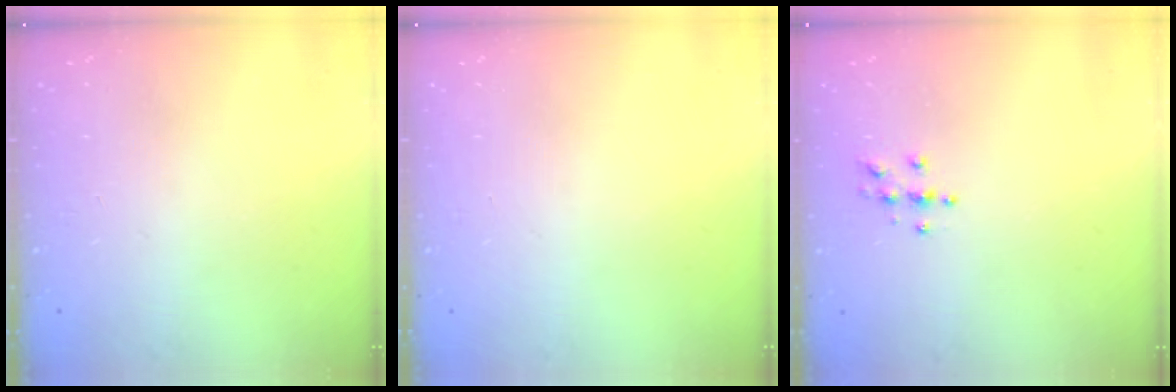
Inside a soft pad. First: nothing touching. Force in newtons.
{"total": 0.0}
{"total": 4.0, "press": 4.0, "slide": 0.4}